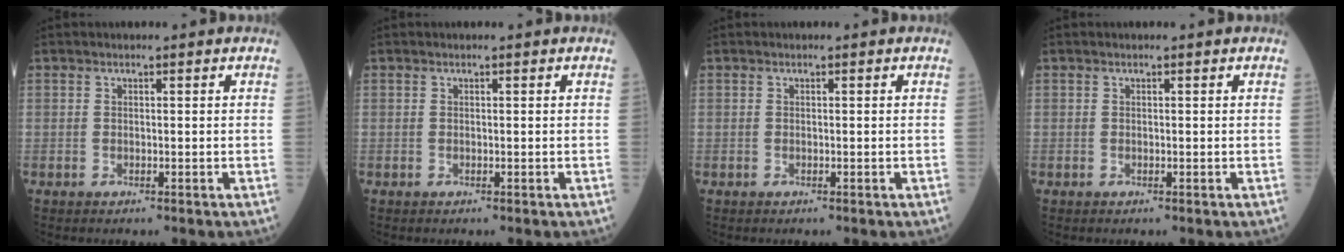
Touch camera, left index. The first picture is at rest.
{"total": 0.0}
{"total": 0.0}
{"total": 0.0}